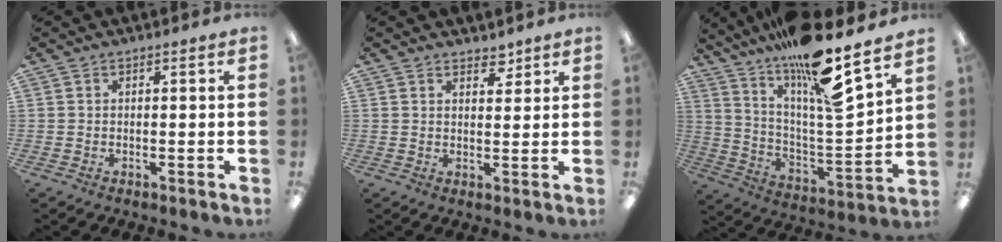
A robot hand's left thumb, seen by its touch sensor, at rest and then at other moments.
{"total": 3.3, "force": [2.8, 1.5, 0.9], "torque": [0.002, -0.016, 0.047]}
{"total": 18.3, "force": [14.0, 1.7, 11.6], "torque": [-0.209, -0.100, 0.227]}